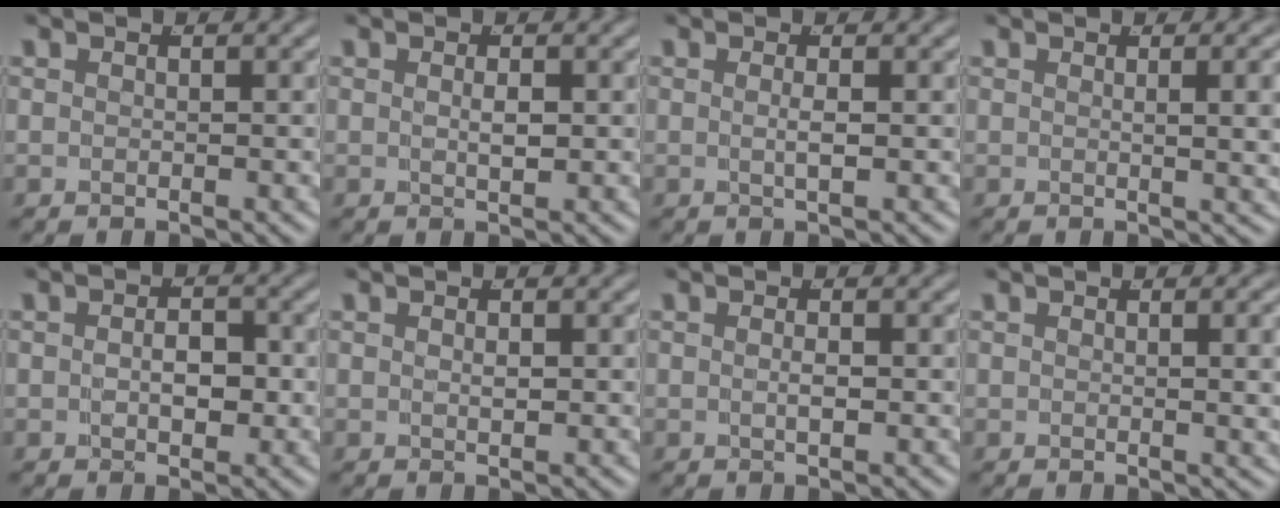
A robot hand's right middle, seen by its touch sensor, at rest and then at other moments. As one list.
[{"total": 1.2, "force": [0.1, -0.1, 1.2], "torque": [-0.020, -0.011, 0.010]}, {"total": 1.2, "force": [-0.1, -0.5, 1.0], "torque": [-0.021, -0.007, 0.002]}, {"total": 3.3, "force": [0.9, 0.1, 3.2], "torque": [-0.024, 0.007, 0.010]}, {"total": 2.2, "force": [-0.4, 1.2, 1.8], "torque": [-0.025, -0.008, -0.001]}, {"total": 0.5, "force": [0.1, -0.2, 0.5], "torque": [-0.010, -0.009, 0.011]}, {"total": 0.9, "force": [-0.2, -0.2, 0.8], "torque": [-0.016, -0.008, 0.001]}, {"total": 2.2, "force": [0.7, 0.0, 2.1], "torque": [-0.015, 0.006, 0.005]}]